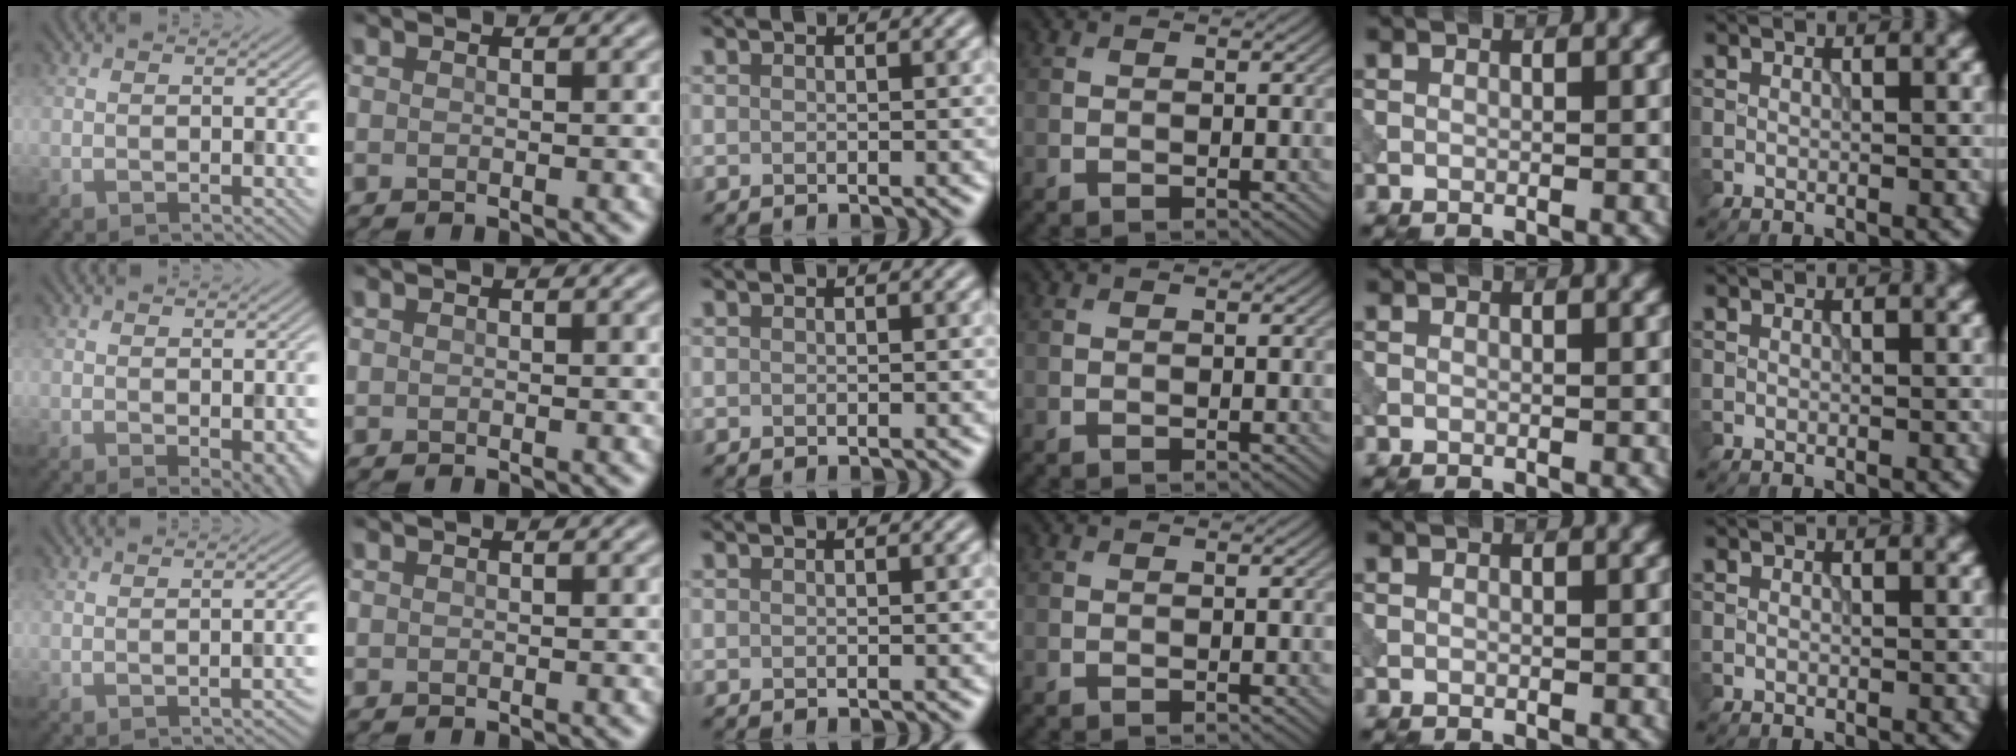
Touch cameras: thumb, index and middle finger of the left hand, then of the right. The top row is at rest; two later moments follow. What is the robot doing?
{"motion": "dispense", "object": "syringe"}